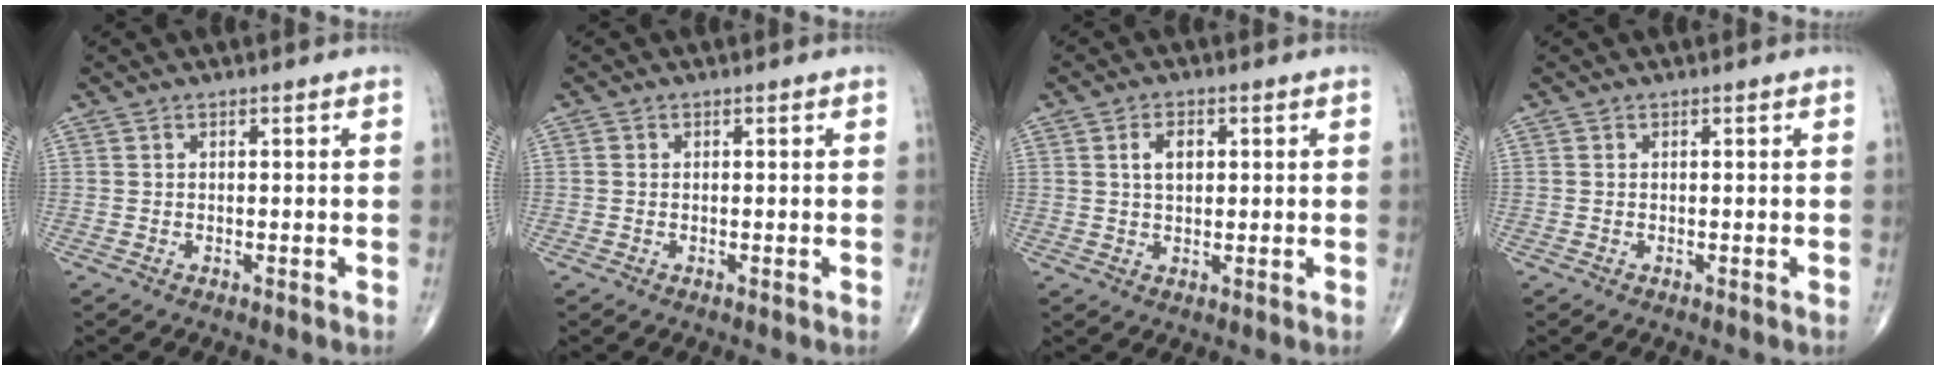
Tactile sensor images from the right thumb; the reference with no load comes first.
{"total": 0.6, "force": [0.0, 0.5, 0.2], "torque": [-0.002, 0.001, -0.002]}
{"total": 4.0, "force": [1.1, 2.5, 3.0], "torque": [-0.045, 0.000, 0.020]}
{"total": 0.0}